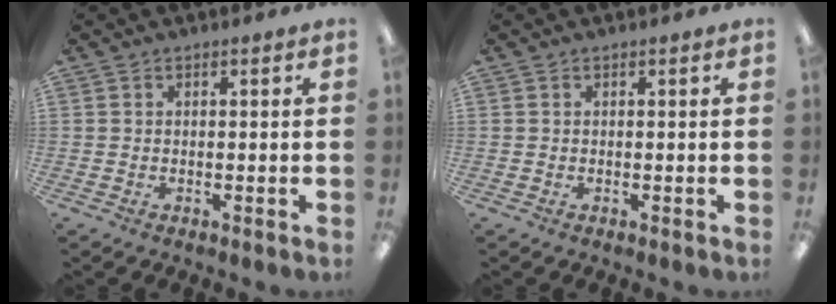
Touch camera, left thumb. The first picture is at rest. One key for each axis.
{"total": 0.0}